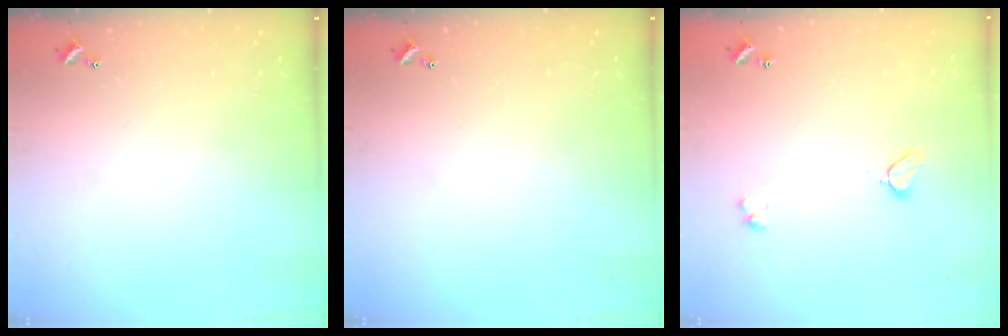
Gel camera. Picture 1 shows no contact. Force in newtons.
{"total": 0.0}
{"total": 2.0, "press": 1.9, "slide": 0.6}